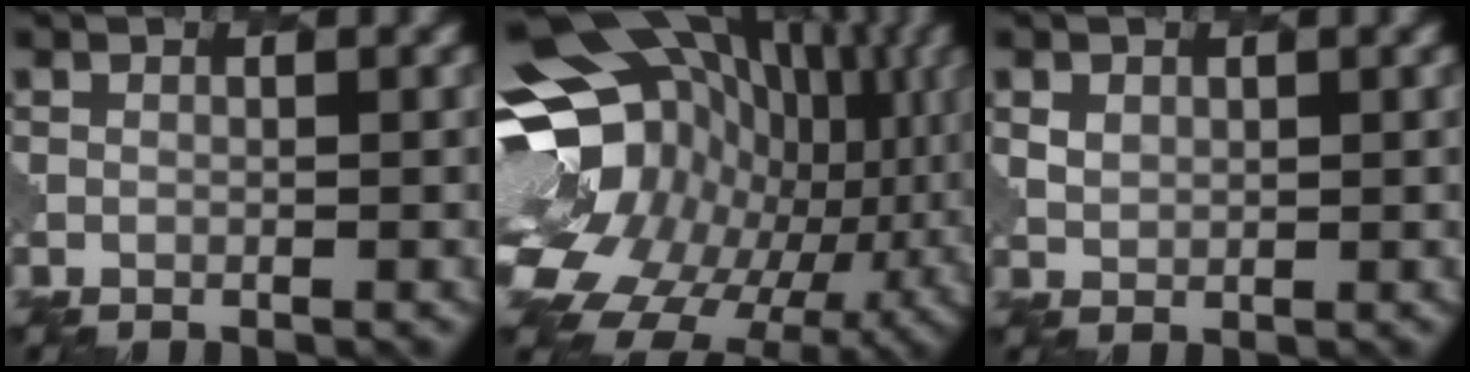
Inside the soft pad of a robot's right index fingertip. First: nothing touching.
{"total": 20.3, "force": [0.1, 16.3, 12.0], "torque": [-0.220, 0.000, -0.002]}
{"total": 1.3, "force": [0.9, 0.9, 0.1], "torque": [-0.005, 0.000, 0.018]}